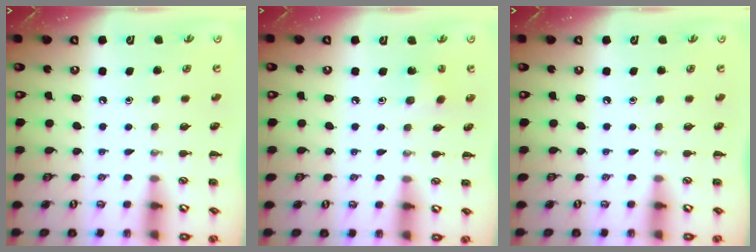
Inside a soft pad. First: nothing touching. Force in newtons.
{"total": 2.2, "press": 2.0, "slide": 0.7}
{"total": 0.0}